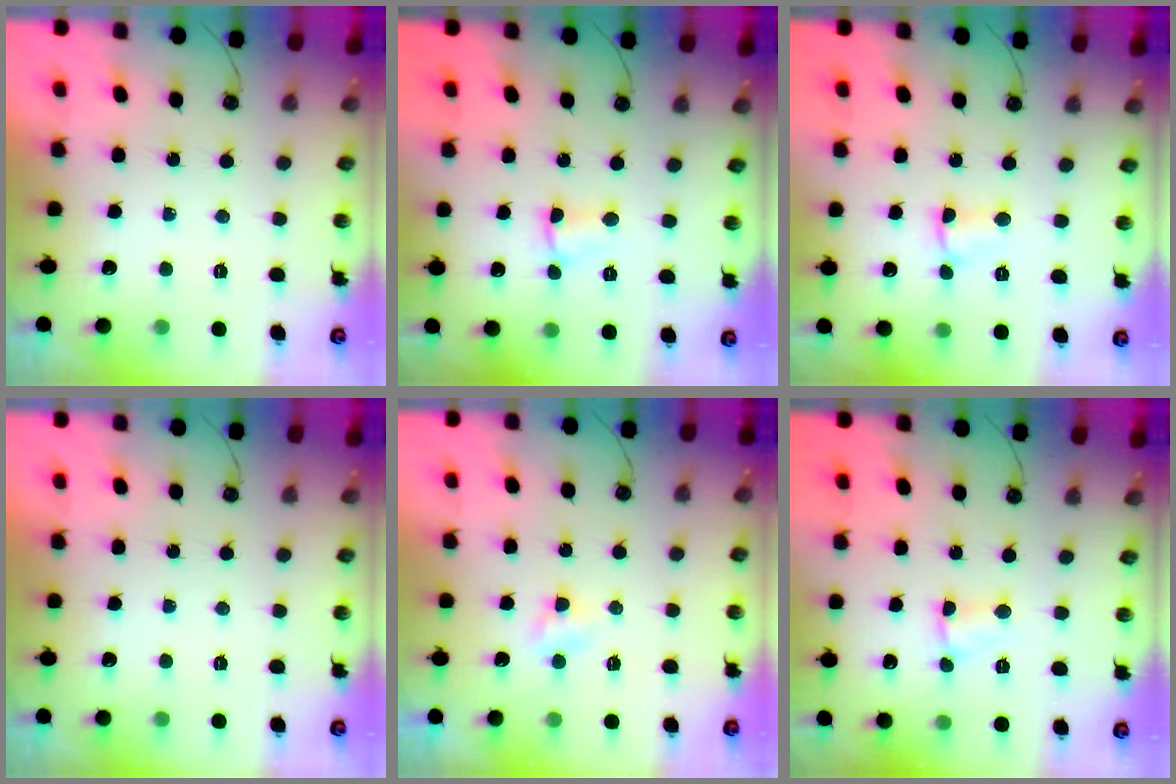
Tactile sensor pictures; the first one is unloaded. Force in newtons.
{"total": 1.2, "press": 1.1, "slide": 0.4}
{"total": 1.2, "press": 1.1, "slide": 0.4}
{"total": 0.0}
{"total": 2.6, "press": 2.6, "slide": 0.3}
{"total": 2.4, "press": 2.3, "slide": 0.4}